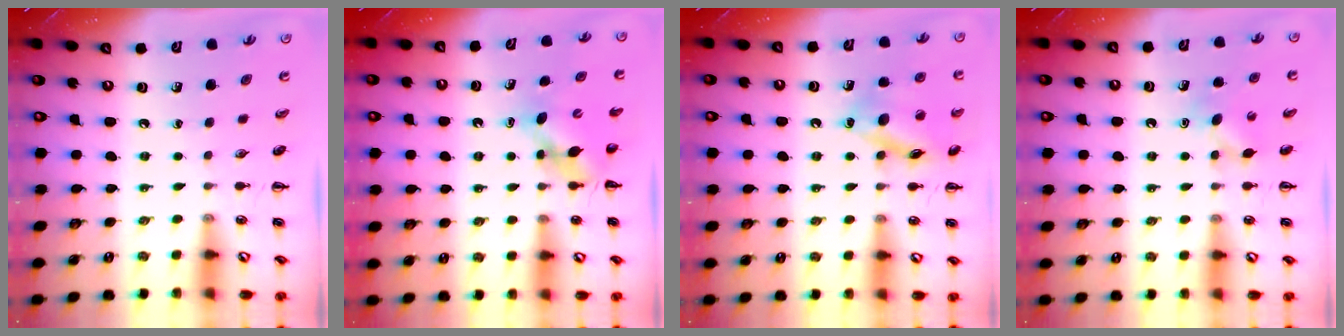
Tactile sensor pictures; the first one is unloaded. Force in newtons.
{"total": 5.2, "press": 5.1, "slide": 0.7}
{"total": 14.4, "press": 14.3, "slide": 1.2}
{"total": 6.0, "press": 6.0, "slide": 0.8}